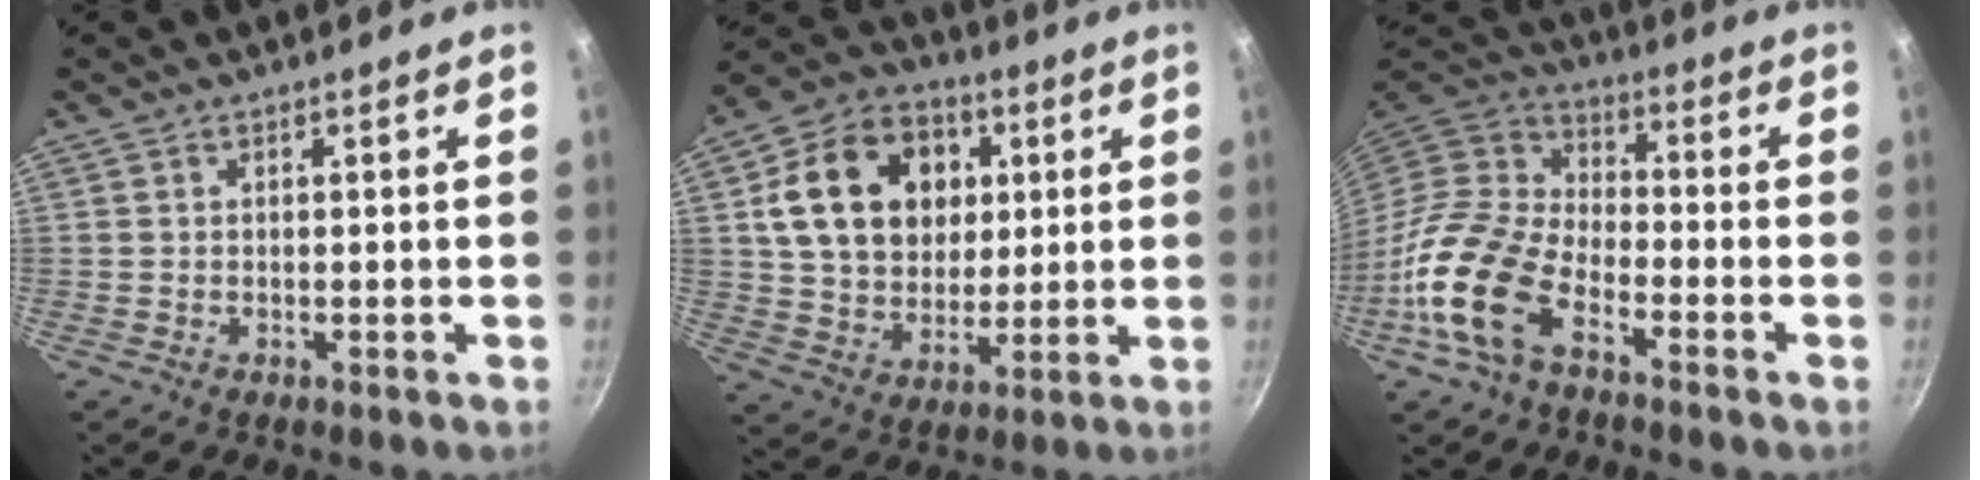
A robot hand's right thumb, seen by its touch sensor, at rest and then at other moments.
{"total": 19.7, "force": [4.7, 15.1, 11.8], "torque": [-0.173, 0.007, 0.079]}
{"total": 16.0, "force": [-8.0, 8.6, 10.8], "torque": [-0.207, 0.056, -0.179]}